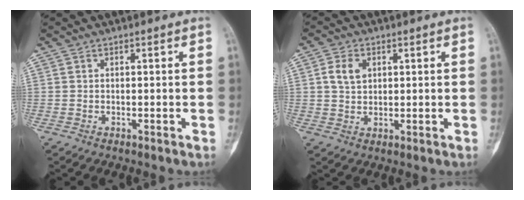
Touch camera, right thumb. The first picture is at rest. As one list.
[{"total": 4.7, "force": [1.4, 3.3, 3.0], "torque": [-0.047, -0.002, 0.025]}]